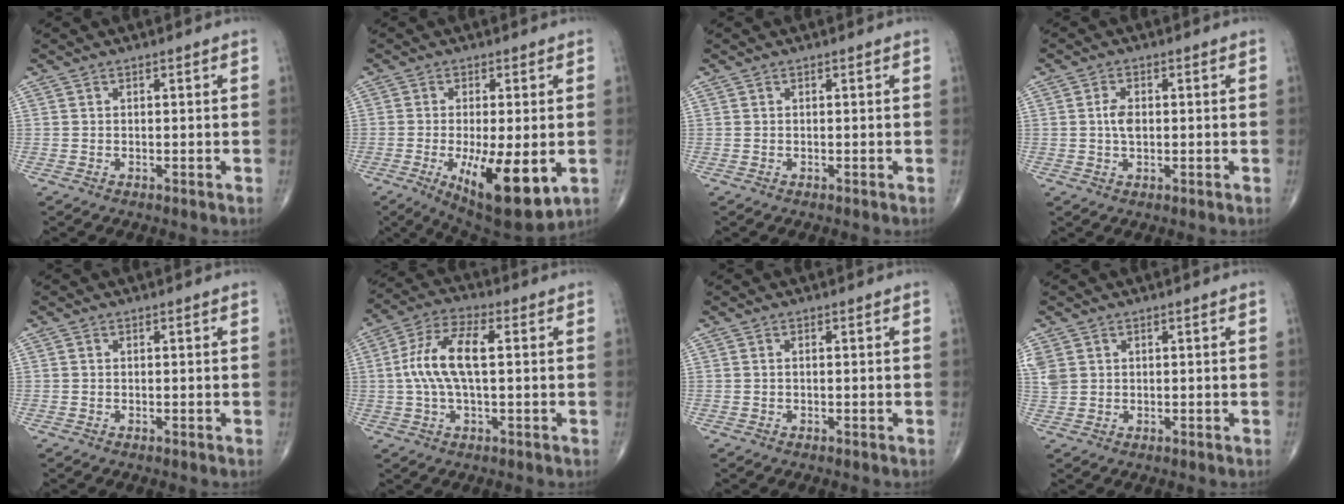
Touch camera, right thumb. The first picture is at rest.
{"total": 14.3, "force": [-3.8, 4.7, 12.9], "torque": [-0.203, -0.023, -0.044]}
{"total": 0.0}
{"total": 3.3, "force": [0.2, 2.0, 2.7], "torque": [-0.050, 0.002, 0.002]}
{"total": 0.0}
{"total": 11.0, "force": [0.9, 4.4, 10.1], "torque": [-0.216, 0.024, 0.012]}
{"total": 0.0}
{"total": 4.5, "force": [1.3, 3.6, 2.3], "torque": [-0.062, 0.007, 0.038]}